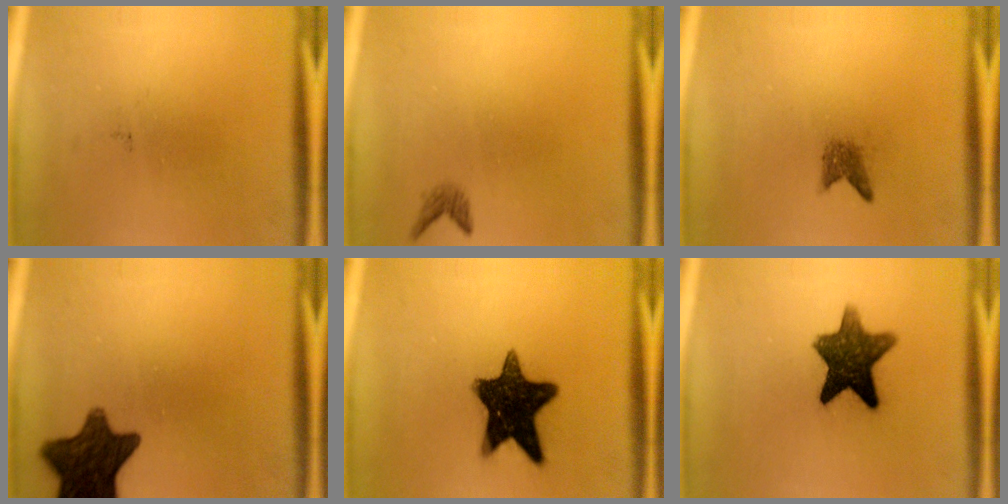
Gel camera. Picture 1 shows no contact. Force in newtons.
{"total": 1.1}
{"total": 1.7}
{"total": 11.9}
{"total": 14.8}
{"total": 10.8}